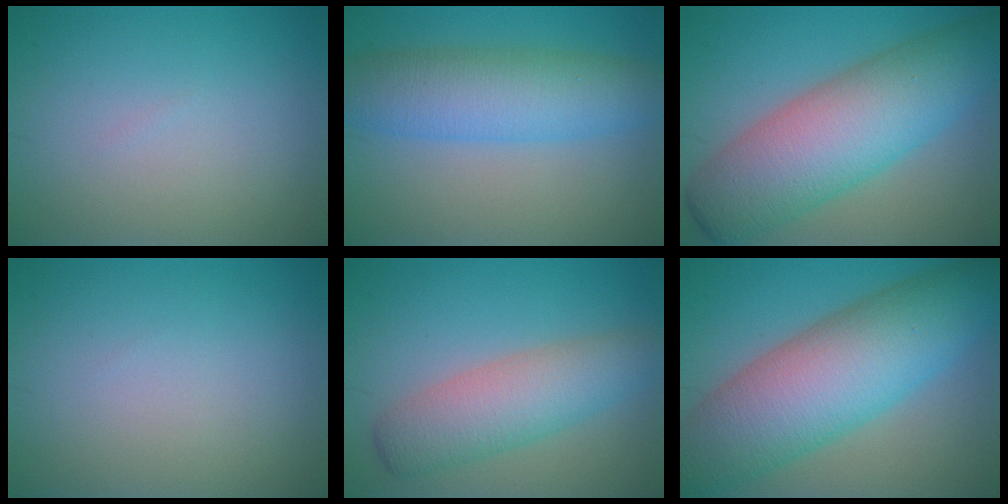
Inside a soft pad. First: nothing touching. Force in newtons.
{"total": 7.3, "press": 7.3, "slide": 0.1}
{"total": 10.8, "press": 10.8, "slide": 0.2}
{"total": 0.0}
{"total": 5.5, "press": 5.5, "slide": 0.1}
{"total": 12.4, "press": 12.4, "slide": 0.4}